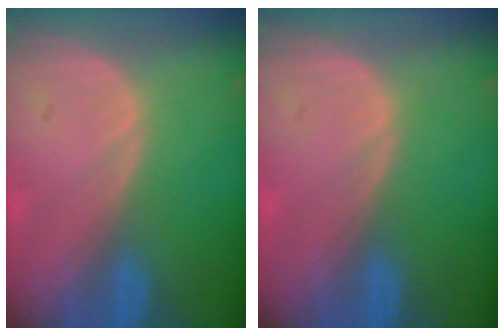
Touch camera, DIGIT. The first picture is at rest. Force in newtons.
{"total": 0.0}